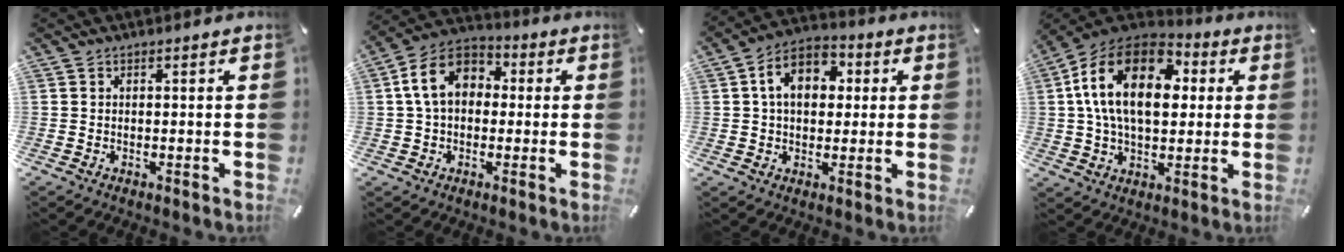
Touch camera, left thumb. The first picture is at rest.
{"total": 10.8, "force": [1.0, 8.2, 7.1], "torque": [-0.151, 0.023, 0.020]}
{"total": 9.9, "force": [2.0, 7.2, 6.5], "torque": [-0.109, 0.008, 0.033]}
{"total": 19.7, "force": [4.3, 12.8, 14.4], "torque": [-0.277, 0.002, 0.071]}